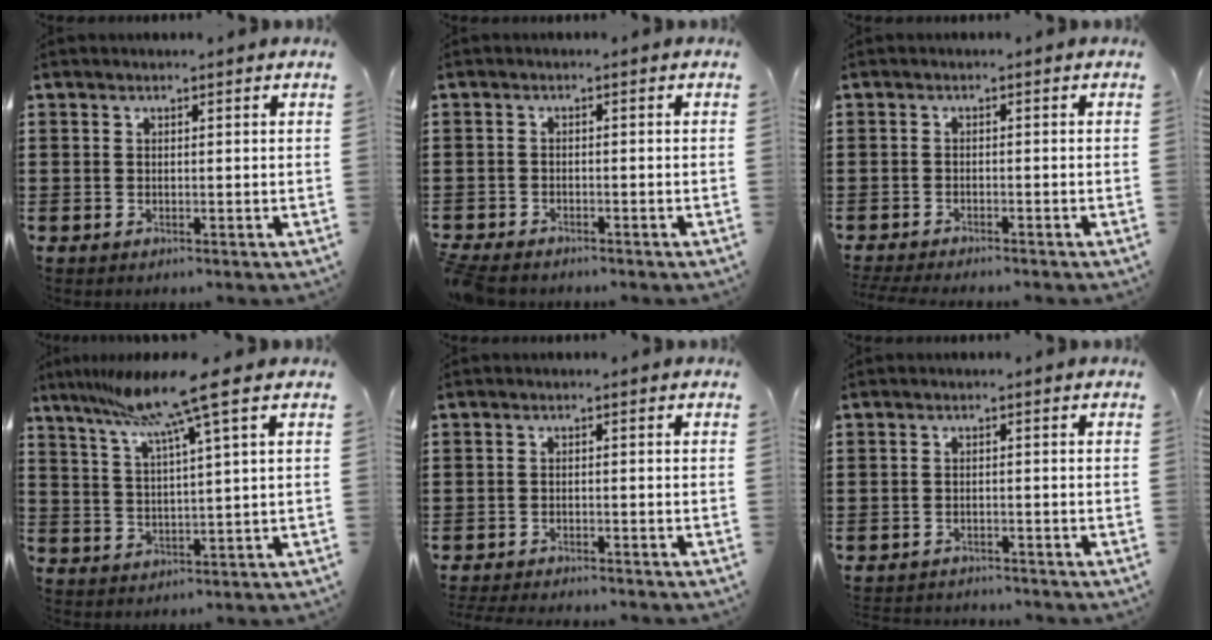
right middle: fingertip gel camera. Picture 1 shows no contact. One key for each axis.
{"total": 1.9, "fx": -1.8, "fy": 0.4, "fz": 0.2, "tx": -0.022, "ty": -0.004, "tz": -0.044}
{"total": 1.7, "fx": -1.7, "fy": -0.1, "fz": 0.2, "tx": -0.015, "ty": -0.006, "tz": -0.037}
{"total": 10.4, "fx": 6.9, "fy": -0.6, "fz": 7.8, "tx": -0.159, "ty": -0.026, "tz": 0.113}
{"total": 2.1, "fx": -2.1, "fy": -0.1, "fz": 0.1, "tx": -0.007, "ty": -0.004, "tz": -0.044}
{"total": 1.7, "fx": -1.7, "fy": 0.1, "fz": -0.1, "tx": -0.005, "ty": -0.002, "tz": -0.037}